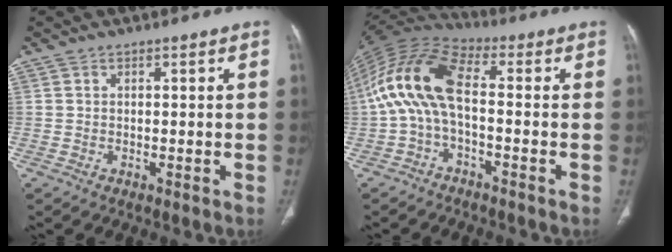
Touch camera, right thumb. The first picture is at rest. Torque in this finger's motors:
{"motor_torque": [2.14, 2.14, 1.93, -0.84, 0.61]}